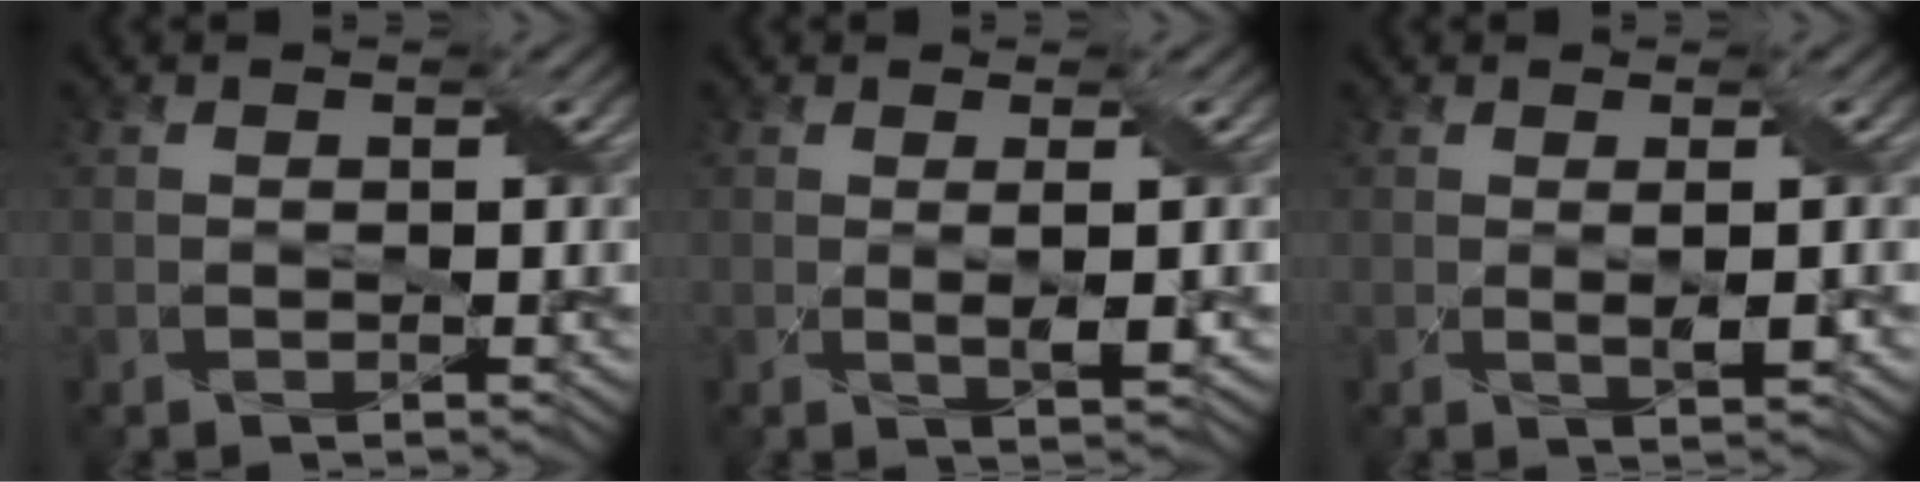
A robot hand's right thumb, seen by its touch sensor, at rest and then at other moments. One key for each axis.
{"total": 2.0, "fx": 0.2, "fy": 0.2, "fz": 2.0, "tx": -0.045, "ty": 0.002, "tz": 0.007}
{"total": 1.6, "fx": 0.2, "fy": 0.1, "fz": 1.6, "tx": -0.036, "ty": 0.001, "tz": 0.005}